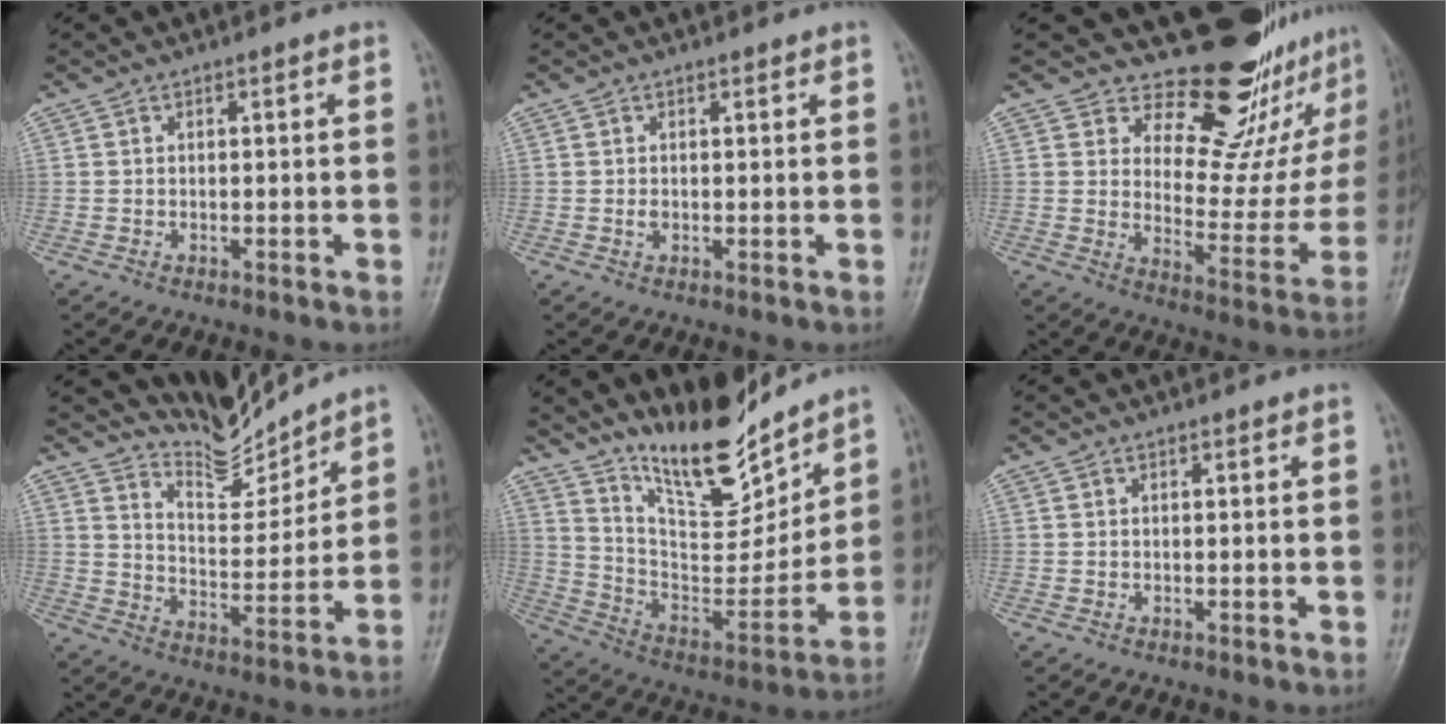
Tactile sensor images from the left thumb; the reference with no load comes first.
{"total": 0.9, "force": [0.2, 0.6, 0.6], "torque": [-0.008, 0.000, 0.004]}
{"total": 19.1, "force": [15.8, 7.5, 7.7], "torque": [-0.037, -0.138, 0.204]}
{"total": 8.6, "force": [8.6, 0.6, -0.1], "torque": [0.021, -0.077, 0.171]}
{"total": 17.8, "force": [14.8, 5.0, 8.5], "torque": [-0.095, -0.108, 0.265]}
{"total": 0.0}